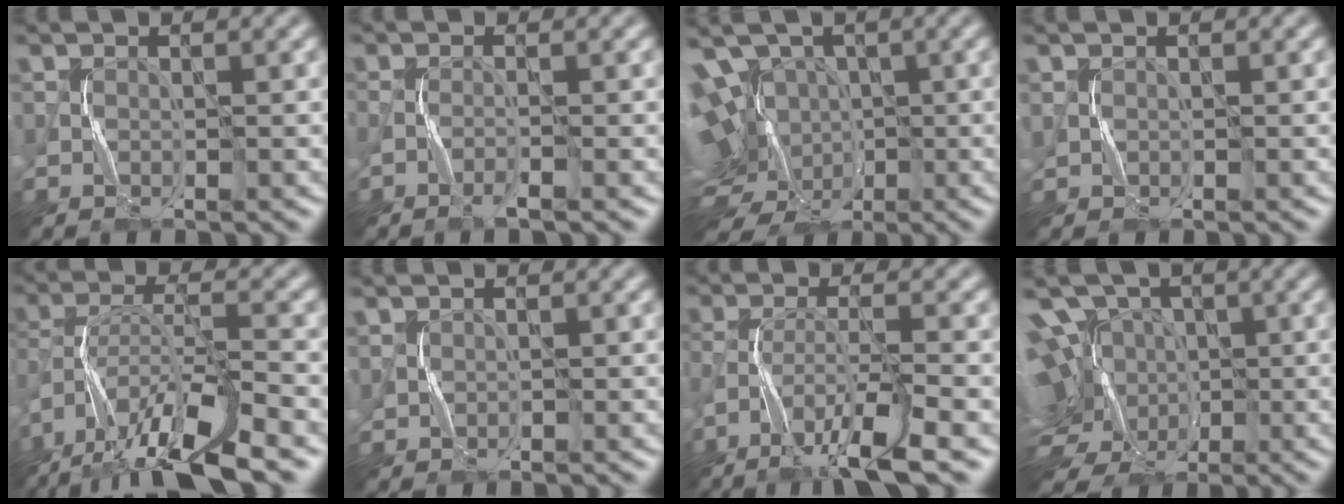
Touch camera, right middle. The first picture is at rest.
{"total": 1.6, "force": [-0.8, 0.2, 1.3], "torque": [-0.030, 0.003, -0.019]}
{"total": 15.4, "force": [-1.1, 12.0, 9.6], "torque": [-0.173, 0.008, -0.030]}
{"total": 0.5, "force": [0.2, 0.5, 0.0], "torque": [0.000, 0.000, 0.007]}
{"total": 12.5, "force": [-9.1, 3.2, 8.0], "torque": [-0.157, 0.001, -0.157]}
{"total": 0.6, "force": [0.3, 0.4, 0.4], "torque": [-0.008, 0.003, 0.007]}
{"total": 6.6, "force": [-4.0, 0.9, 5.2], "torque": [-0.095, -0.004, -0.079]}
{"total": 12.4, "force": [-0.3, 9.8, 7.6], "torque": [-0.136, 0.023, -0.032]}